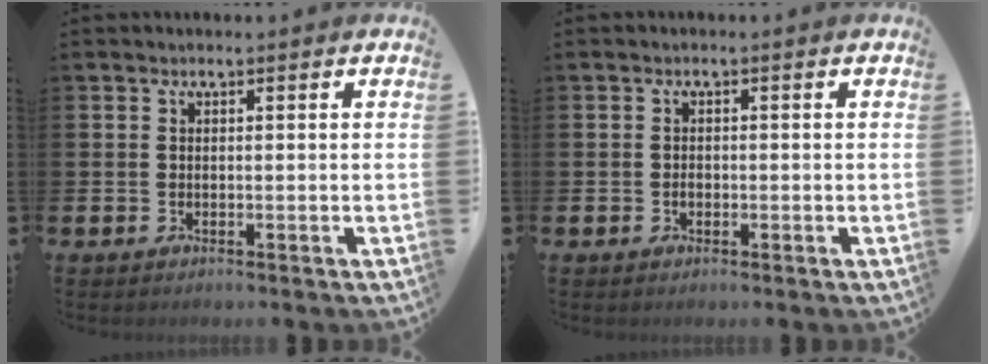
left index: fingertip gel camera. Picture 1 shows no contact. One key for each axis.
{"total": 0.9, "fx": -0.3, "fy": 0.7, "fz": 0.5, "tx": -0.007, "ty": 0.002, "tz": -0.008}